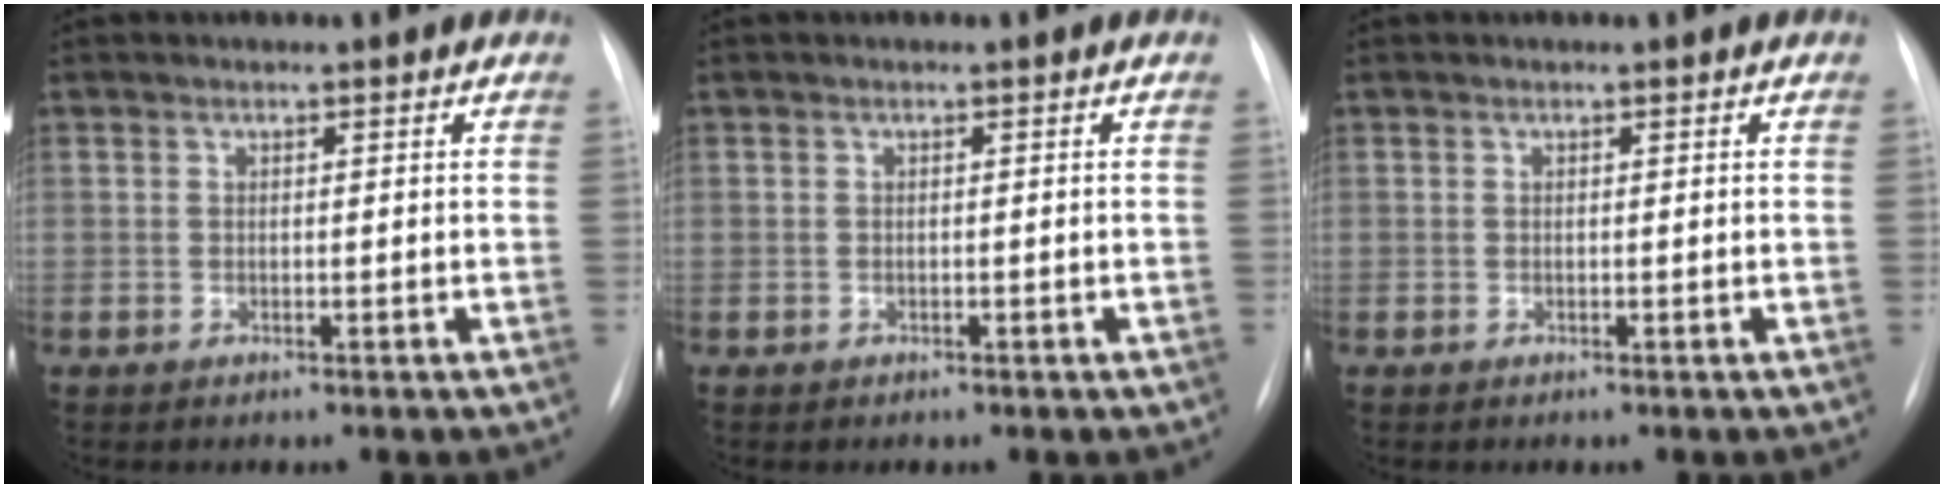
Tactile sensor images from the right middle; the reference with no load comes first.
{"total": 0.8, "force": [-0.3, 0.6, 0.3], "torque": [-0.003, 0.003, -0.002]}
{"total": 0.0}